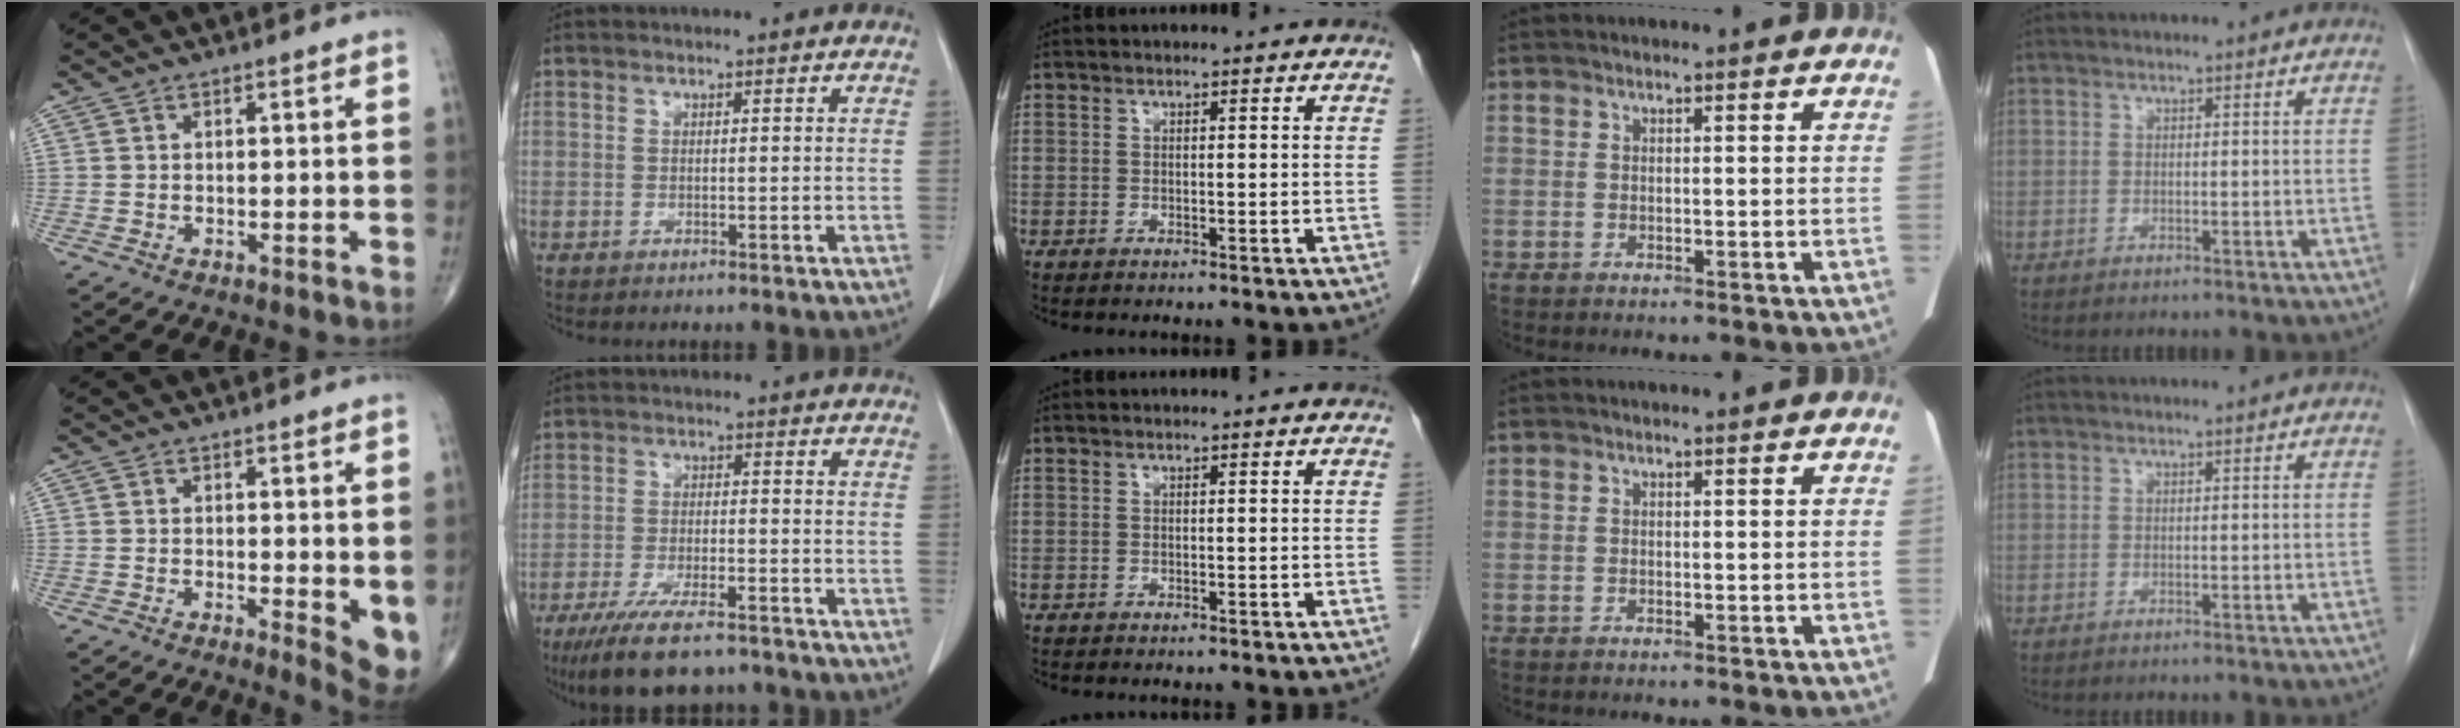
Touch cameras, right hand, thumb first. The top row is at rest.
{"thumb": {"total": 4.9, "force": [0.1, 1.6, 4.6], "torque": [-0.059, -0.013, 0.002]}, "index": {"total": 12.5, "force": [-9.4, 3.4, 7.5], "torque": [-0.134, -0.023, -0.154]}}